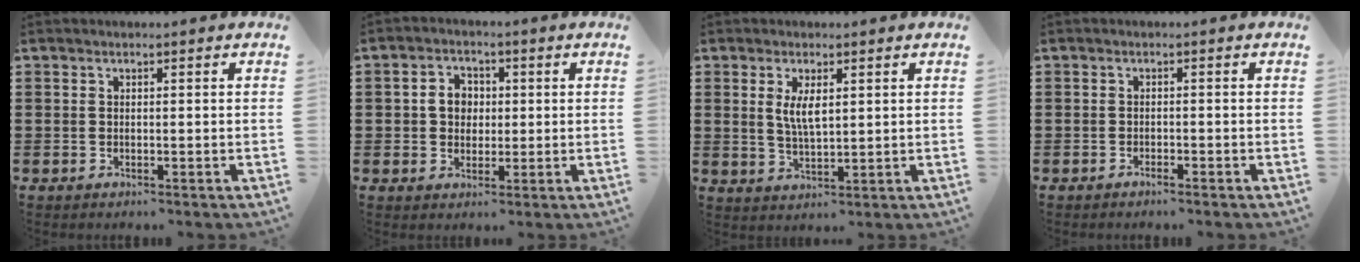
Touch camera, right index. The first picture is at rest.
{"total": 4.1, "force": [0.2, 3.5, 2.1], "torque": [-0.053, 0.013, -0.001]}
{"total": 4.0, "force": [1.0, 1.4, 3.6], "torque": [-0.075, 0.003, 0.017]}
{"total": 0.9, "force": [-0.9, 0.0, 0.3], "torque": [-0.009, -0.002, -0.017]}